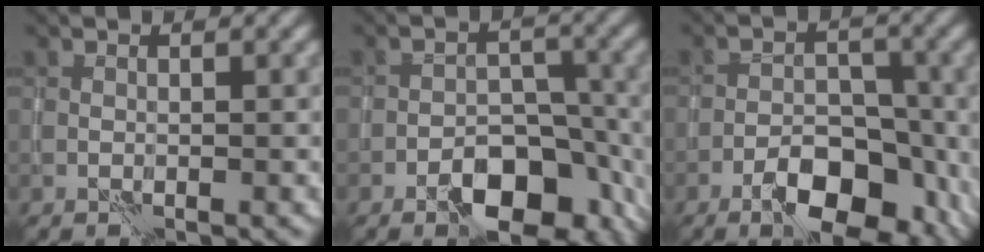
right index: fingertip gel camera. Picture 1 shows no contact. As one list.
[{"total": 9.0, "force": [-5.4, 4.8, 5.4], "torque": [-0.052, 0.003, -0.086]}, {"total": 6.7, "force": [-4.1, 3.1, 4.3], "torque": [-0.047, 0.012, -0.071]}]